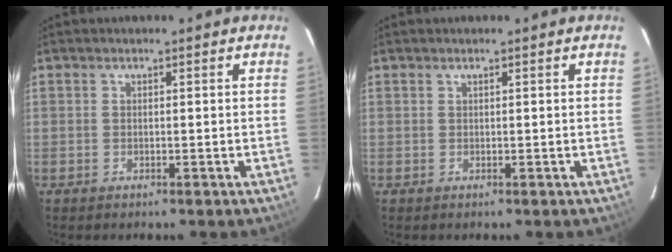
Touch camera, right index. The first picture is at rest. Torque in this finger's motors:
{"motor_torque": [-0.17, -0.15, -0.08, 0.00]}